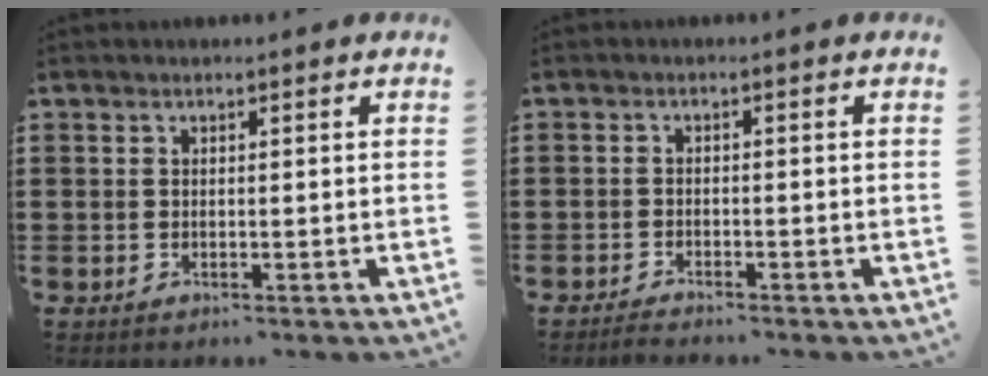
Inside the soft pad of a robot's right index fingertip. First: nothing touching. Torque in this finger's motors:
{"motor_torque": [-0.66, 0.77, -0.65, -0.21]}